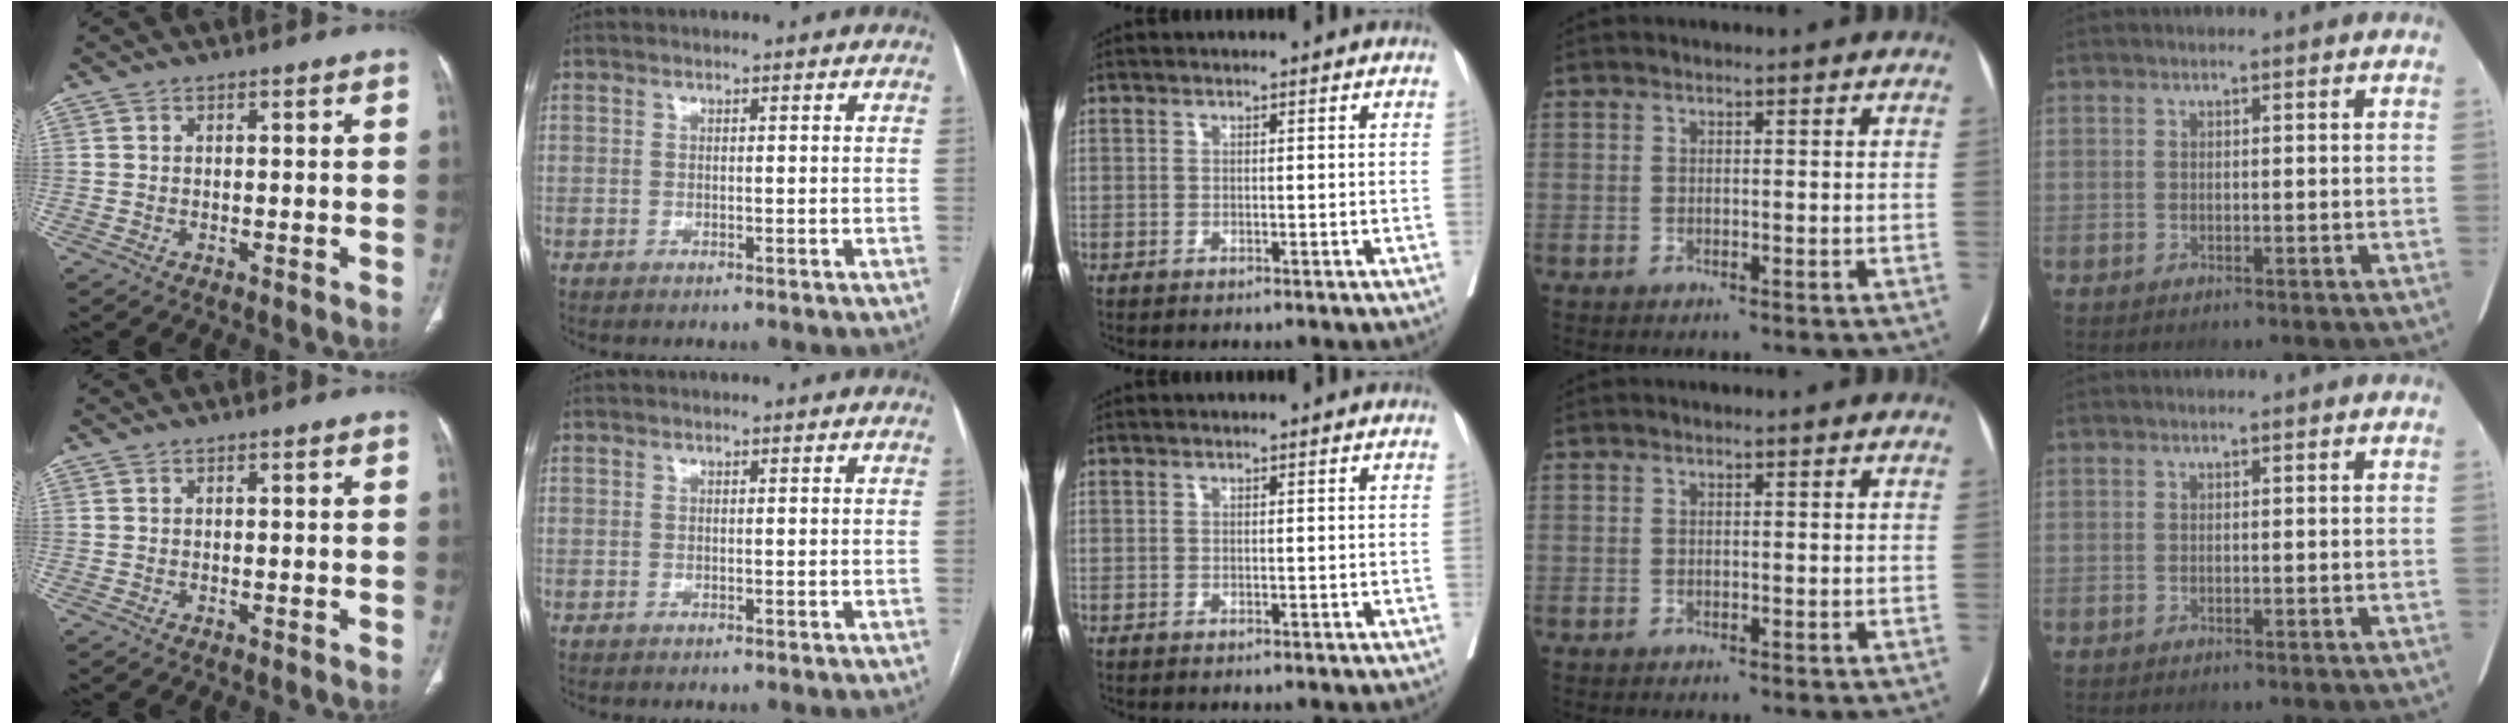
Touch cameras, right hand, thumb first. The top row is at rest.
{}